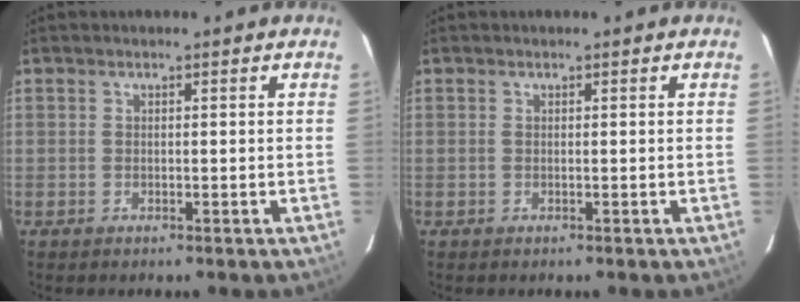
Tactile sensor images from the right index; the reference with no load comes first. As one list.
[{"total": 0.0}]